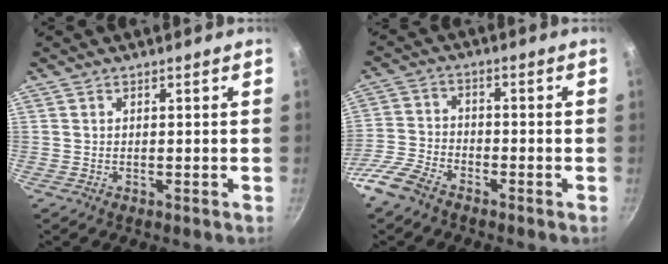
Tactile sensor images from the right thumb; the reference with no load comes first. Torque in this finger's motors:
{"motor_torque": [1.45, 0.20, 0.41, -0.28, 0.04]}